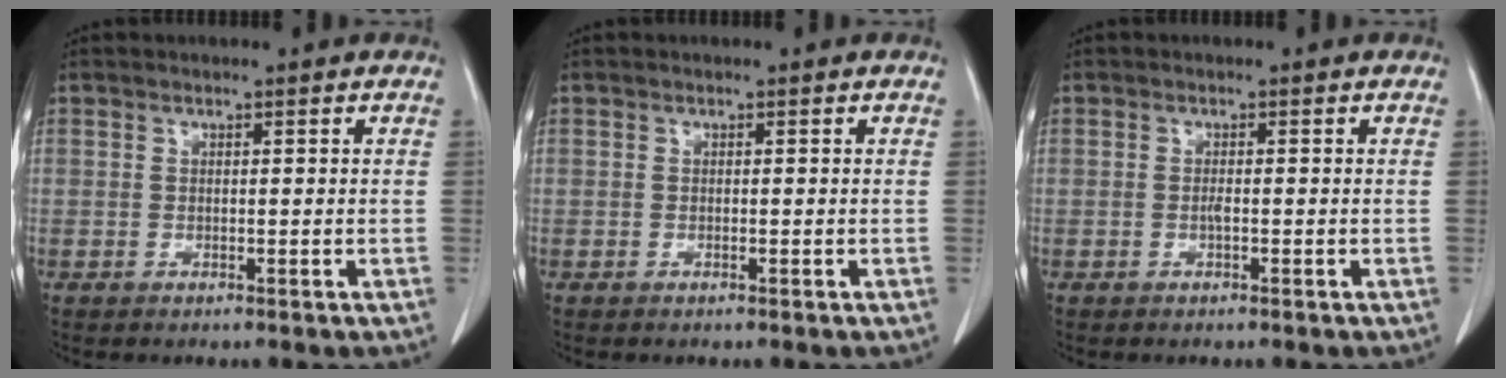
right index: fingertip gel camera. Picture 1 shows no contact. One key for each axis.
{"total": 0.0}
{"total": 0.7, "fx": -0.2, "fy": 0.0, "fz": 0.6, "tx": -0.015, "ty": 0.000, "tz": -0.005}